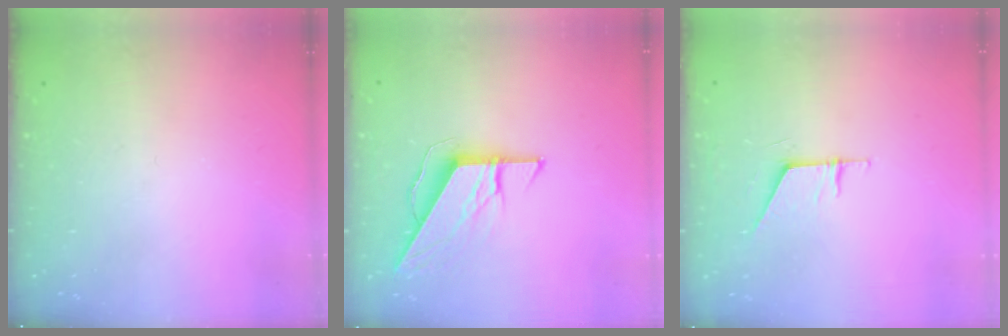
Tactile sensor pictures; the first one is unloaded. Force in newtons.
{"total": 8.3, "press": 8.3, "slide": 0.7}
{"total": 5.8, "press": 5.8, "slide": 0.6}